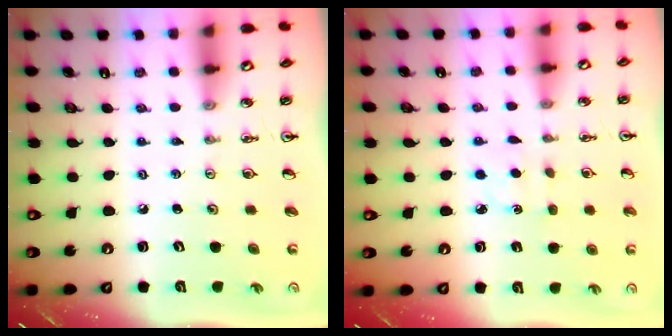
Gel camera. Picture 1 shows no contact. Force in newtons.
{"total": 2.9, "press": 2.9, "slide": 0.5}